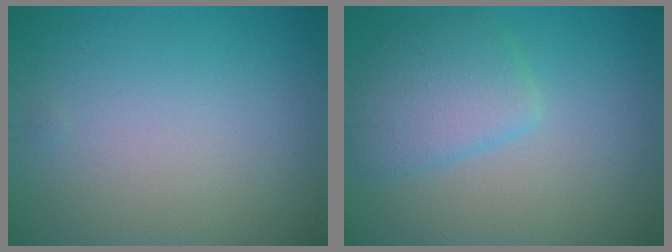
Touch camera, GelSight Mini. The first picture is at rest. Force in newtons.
{"total": 3.9, "press": 3.9, "slide": 0.3}